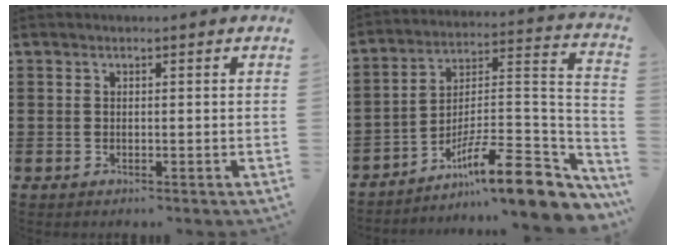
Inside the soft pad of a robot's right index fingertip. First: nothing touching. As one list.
[{"total": 13.5, "force": [-8.9, 3.3, 9.6], "torque": [-0.139, 0.013, -0.159]}]